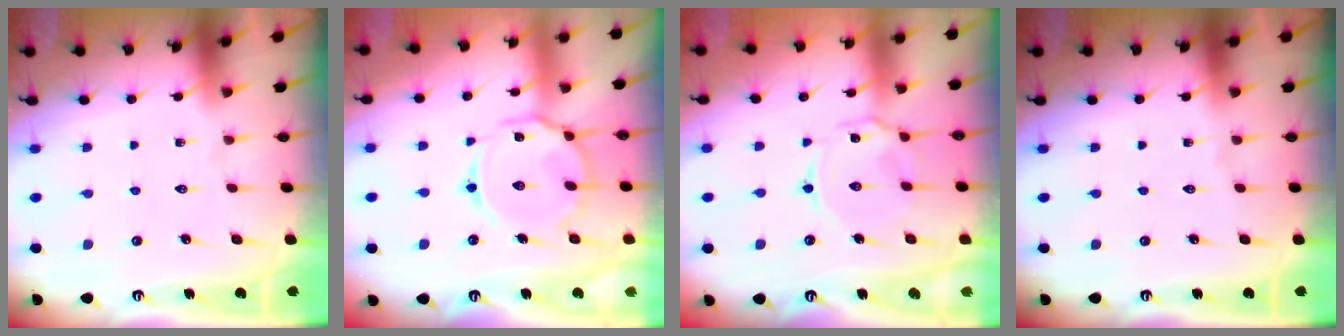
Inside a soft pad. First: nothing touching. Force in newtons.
{"total": 13.6, "press": 13.5, "slide": 1.2}
{"total": 4.2, "press": 4.2, "slide": 0.2}
{"total": 0.0}